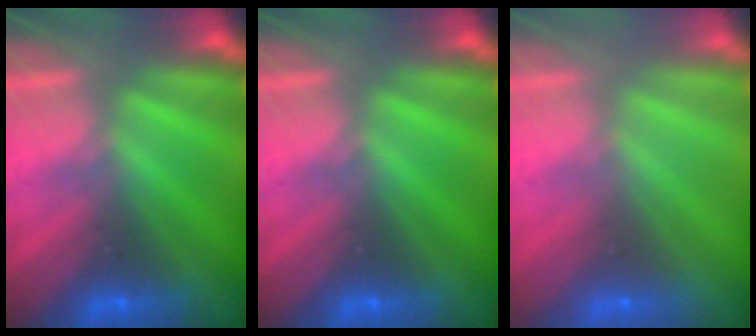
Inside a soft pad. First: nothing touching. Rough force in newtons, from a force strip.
{"total": 0.0}
{"total": 3.2}